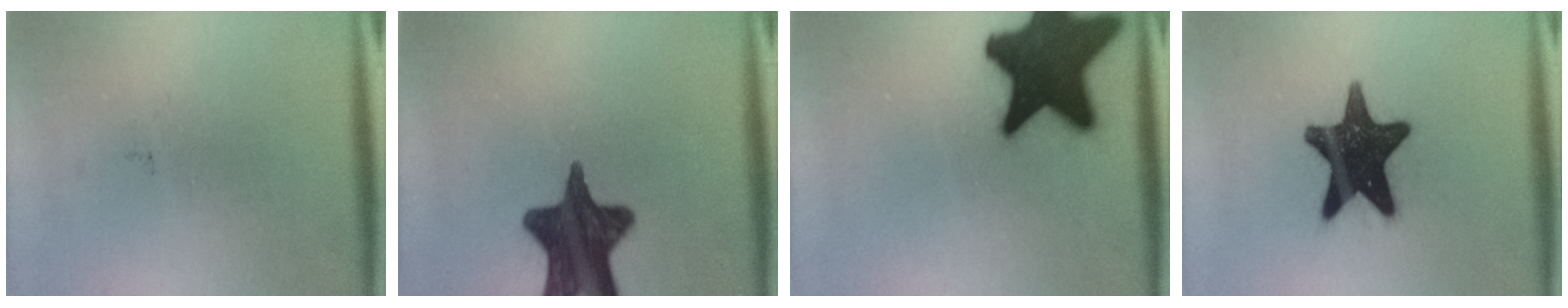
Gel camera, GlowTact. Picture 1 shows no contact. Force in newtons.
{"total": 15.1}
{"total": 19.7}
{"total": 16.8}